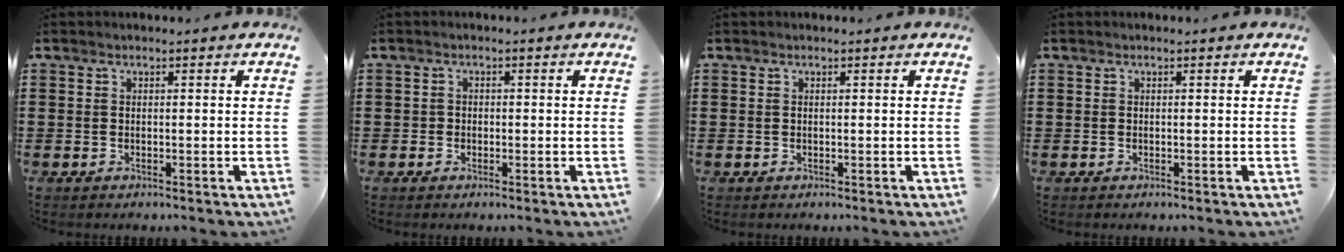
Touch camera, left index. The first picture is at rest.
{"total": 0.9, "force": [-0.3, 0.8, 0.1], "torque": [-0.005, 0.004, -0.009]}
{"total": 0.0}
{"total": 0.0}